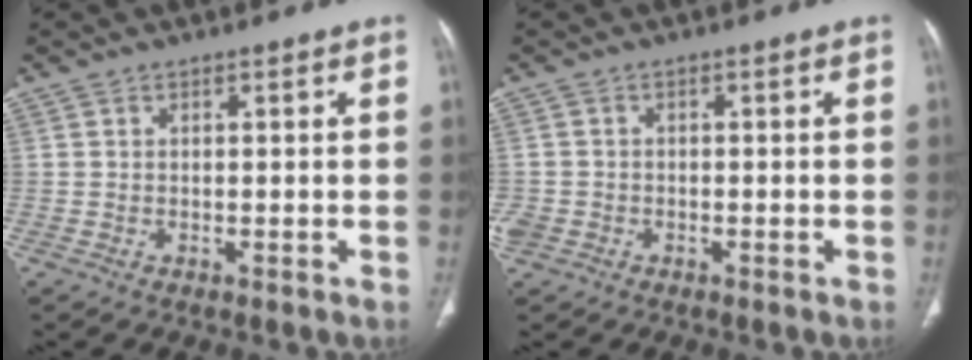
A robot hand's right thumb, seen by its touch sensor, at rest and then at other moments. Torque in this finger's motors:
{"motor_torque": [-0.29, 0.07, 0.09, 0.01, 0.09]}